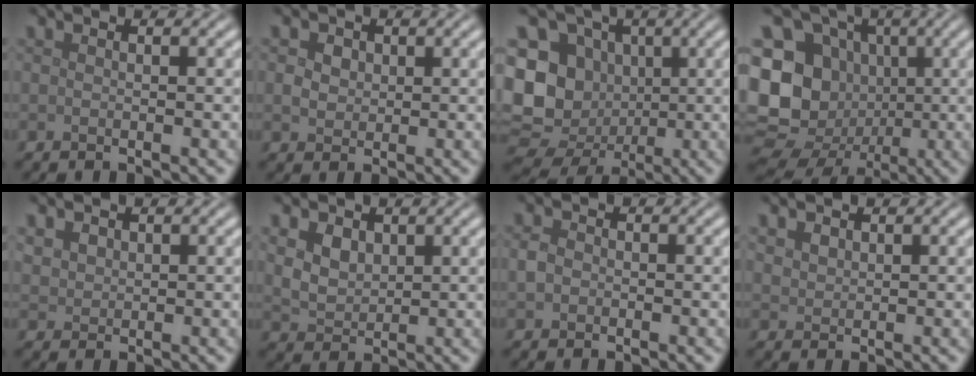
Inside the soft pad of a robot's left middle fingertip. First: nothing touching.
{"total": 2.6, "force": [1.0, 2.0, 1.3], "torque": [-0.027, 0.006, 0.013]}
{"total": 13.3, "force": [-1.1, 11.7, 6.2], "torque": [-0.129, -0.005, -0.039]}
{"total": 18.9, "force": [-1.7, 17.2, 7.6], "torque": [-0.186, 0.011, -0.058]}
{"total": 1.7, "force": [0.9, 1.3, 0.6], "torque": [-0.014, -0.001, 0.018]}
{"total": 3.4, "force": [1.6, 2.4, 1.8], "torque": [-0.044, 0.004, 0.028]}
{"total": 1.3, "force": [-0.2, 1.1, 0.6], "torque": [-0.012, -0.001, -0.011]}
{"total": 1.3, "force": [0.9, 0.9, 0.4], "torque": [-0.010, 0.001, 0.020]}